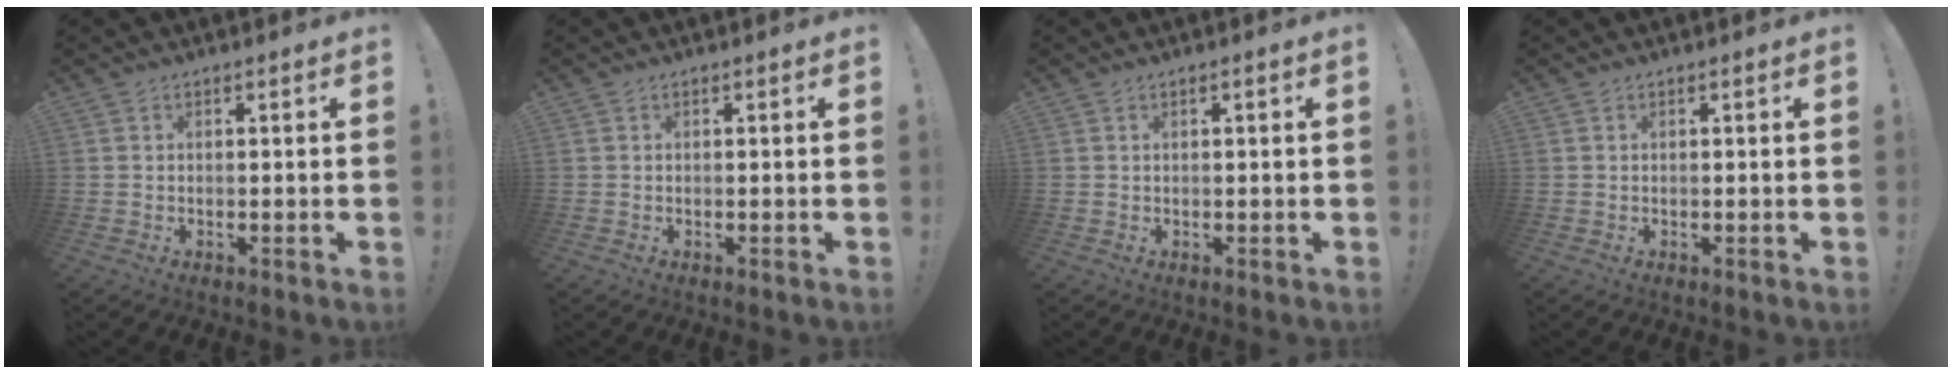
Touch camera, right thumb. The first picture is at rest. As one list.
[{"total": 0.0}, {"total": 0.8, "force": [0.2, -0.2, 0.8], "torque": [-0.006, -0.004, 0.000]}, {"total": 0.0}]